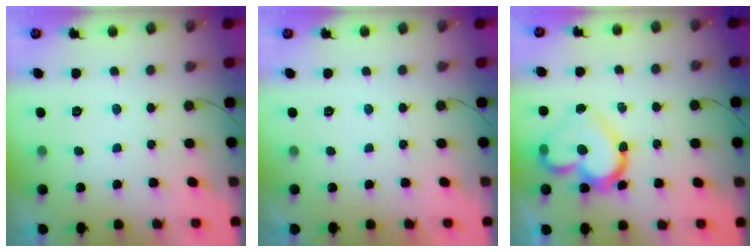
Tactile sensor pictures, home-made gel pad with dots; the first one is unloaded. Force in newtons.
{"total": 1.7, "press": 1.7, "slide": 0.0}
{"total": 16.8, "press": 16.8, "slide": 1.4}